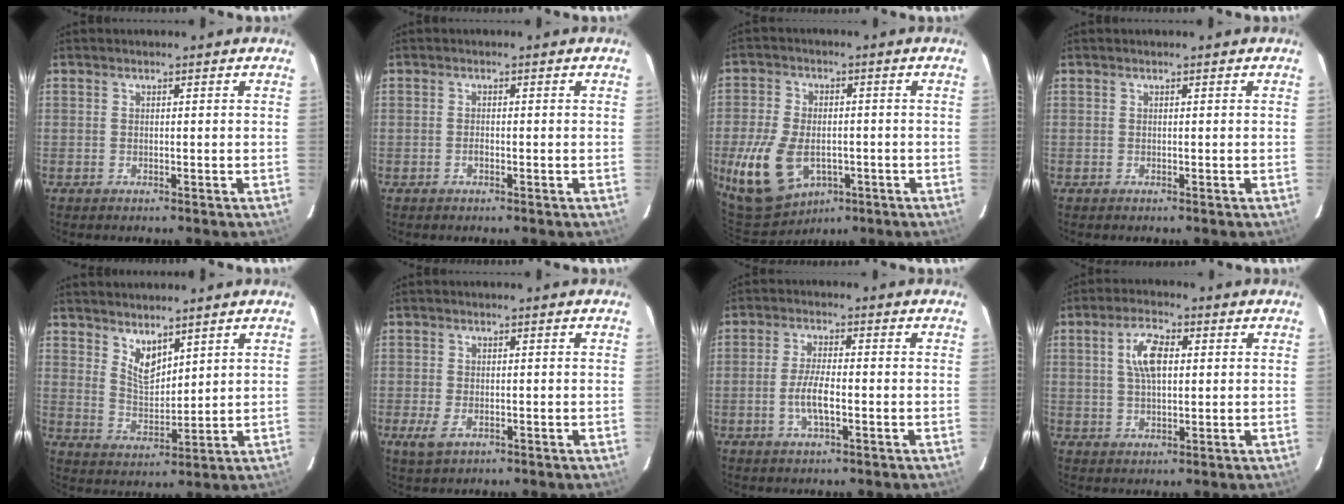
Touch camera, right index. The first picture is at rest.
{"total": 0.8, "force": [-0.5, 0.4, 0.5], "torque": [-0.009, 0.003, -0.008]}
{"total": 14.8, "force": [-4.9, 9.6, 10.2], "torque": [-0.233, -0.019, -0.076]}
{"total": 0.0}
{"total": 5.6, "force": [4.2, 2.3, 2.8], "torque": [-0.045, -0.007, 0.082]}
{"total": 3.8, "force": [-1.6, 2.1, 2.7], "torque": [-0.058, -0.010, -0.027]}
{"total": 5.2, "force": [-1.6, 1.3, 4.7], "torque": [-0.097, -0.002, -0.032]}
{"total": 6.8, "force": [1.6, 3.2, 5.8], "torque": [-0.108, 0.013, 0.031]}